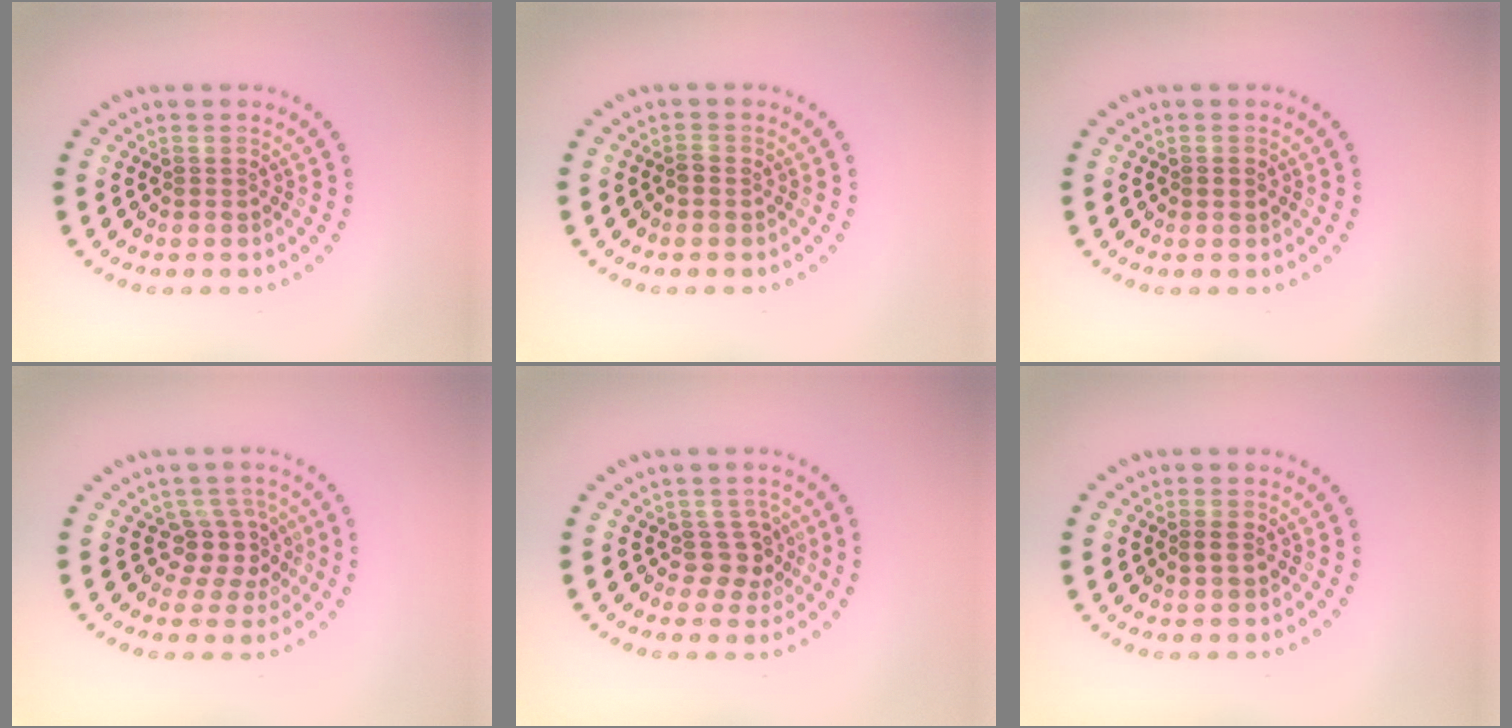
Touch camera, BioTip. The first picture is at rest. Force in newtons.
{"total": 0.8, "press": 0.8, "slide": 0.1}
{"total": 0.9, "press": 0.9, "slide": 0.0}
{"total": 3.1, "press": 2.3, "slide": 2.1}
{"total": 2.5, "press": 2.0, "slide": 1.4}
{"total": 1.2, "press": 1.2, "slide": 0.1}